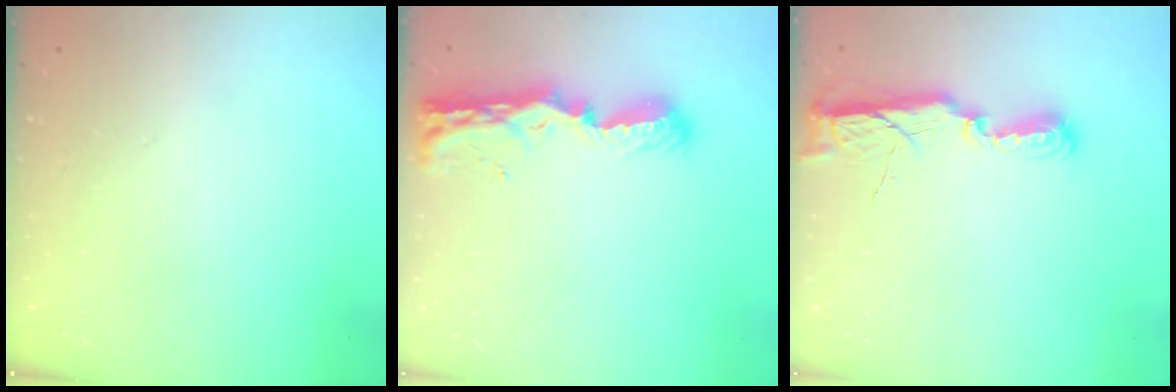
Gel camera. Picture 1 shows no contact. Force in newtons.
{"total": 9.4, "press": 9.3, "slide": 1.2}
{"total": 7.5, "press": 7.5, "slide": 0.4}